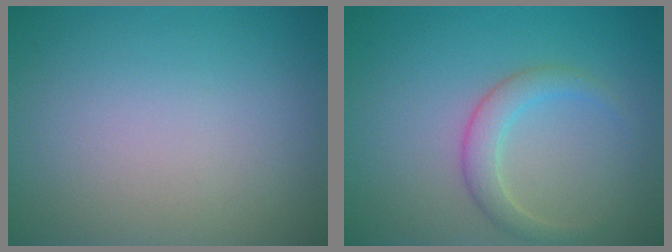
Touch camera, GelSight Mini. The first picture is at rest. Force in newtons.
{"total": 2.4, "press": 2.4, "slide": 0.1}